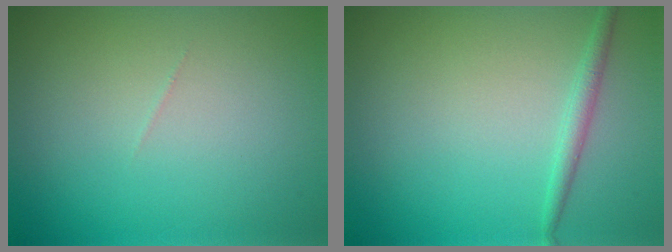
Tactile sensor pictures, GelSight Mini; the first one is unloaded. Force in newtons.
{"total": 1.4, "press": 1.4, "slide": 0.1}